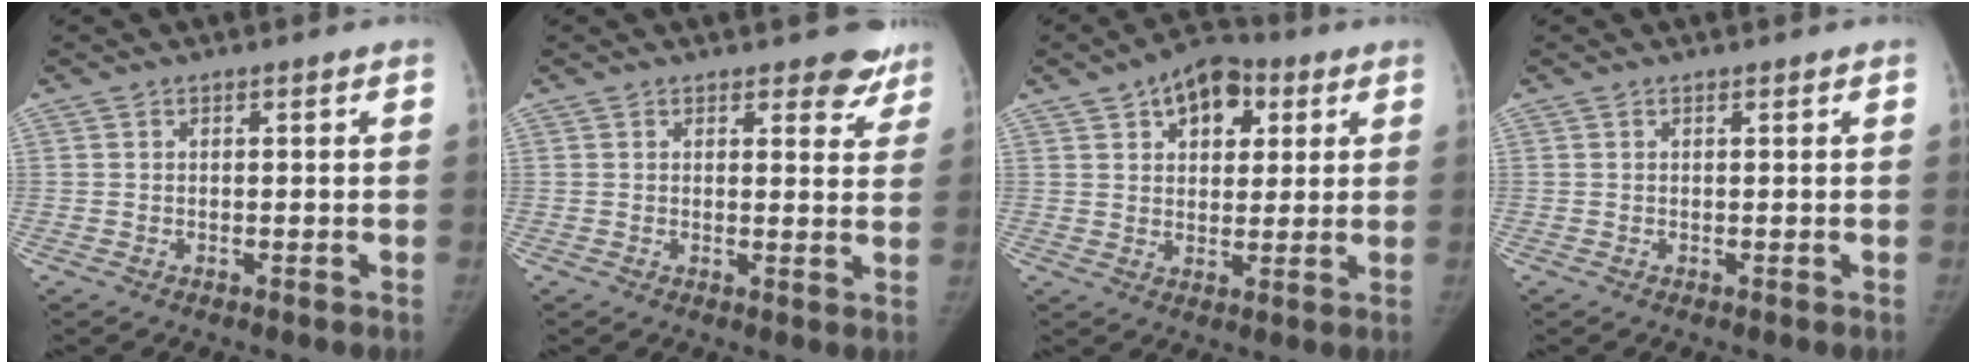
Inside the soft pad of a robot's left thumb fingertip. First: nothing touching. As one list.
[{"total": 5.5, "force": [4.5, 2.6, 1.7], "torque": [0.020, -0.028, 0.043]}, {"total": 10.8, "force": [4.8, 6.8, 7.0], "torque": [-0.061, -0.002, 0.067]}, {"total": 0.0}]